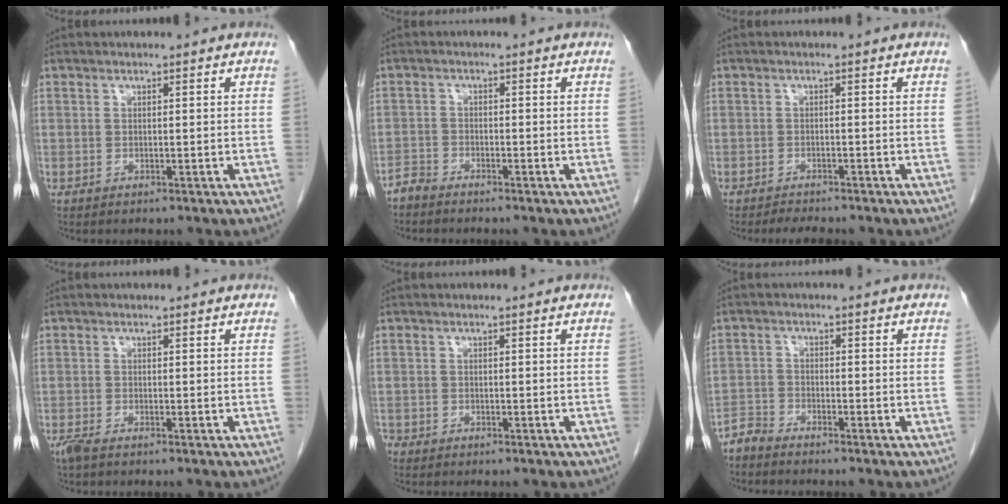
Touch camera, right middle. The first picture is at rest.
{"total": 2.0, "force": [-2.0, 0.3, 0.0], "torque": [0.004, -0.004, -0.038]}
{"total": 2.0, "force": [-1.9, 0.1, 0.6], "torque": [-0.016, -0.008, -0.029]}
{"total": 1.9, "force": [-1.5, 0.3, 1.1], "torque": [-0.029, -0.007, -0.029]}
{"total": 1.4, "force": [-1.1, 0.8, 0.2], "torque": [-0.010, 0.000, -0.020]}
{"total": 2.5, "force": [-2.5, 0.2, -0.1], "torque": [0.007, -0.008, -0.051]}